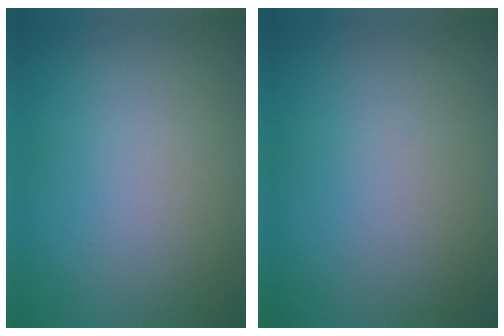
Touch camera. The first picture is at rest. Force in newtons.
{"total": 0.0}